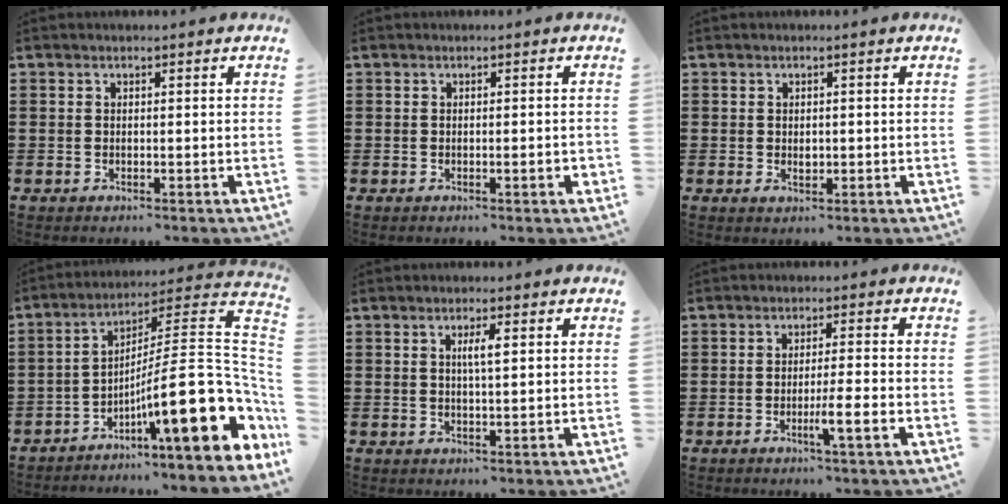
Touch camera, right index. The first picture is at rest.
{"total": 1.5, "force": [-0.4, 0.2, 1.4], "torque": [-0.022, -0.002, -0.006]}
{"total": 1.3, "force": [0.0, 0.8, 1.0], "torque": [-0.019, 0.003, -0.001]}
{"total": 17.7, "force": [-5.7, 3.6, 16.3], "torque": [-0.262, -0.031, -0.101]}
{"total": 2.6, "force": [0.7, 0.4, 2.5], "torque": [-0.050, 0.004, 0.009]}
{"total": 4.3, "force": [-1.8, -0.1, 3.9], "torque": [-0.063, -0.011, -0.031]}